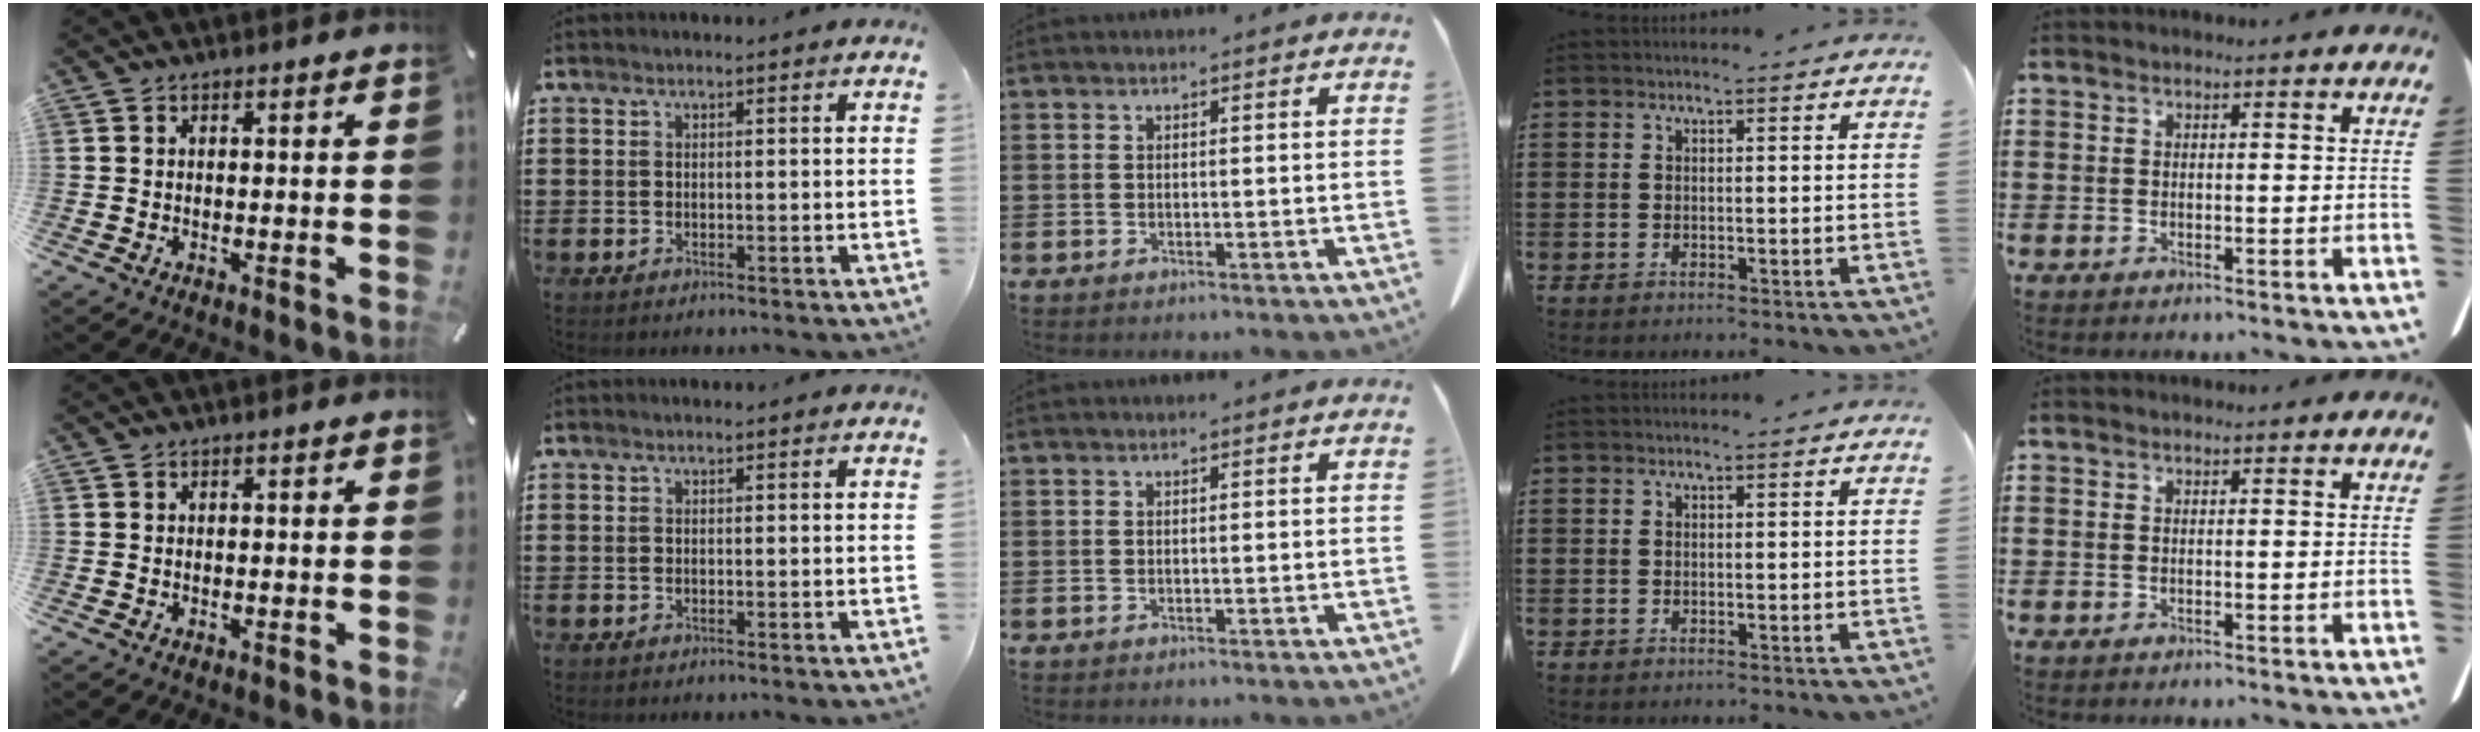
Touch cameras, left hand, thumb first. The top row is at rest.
{}